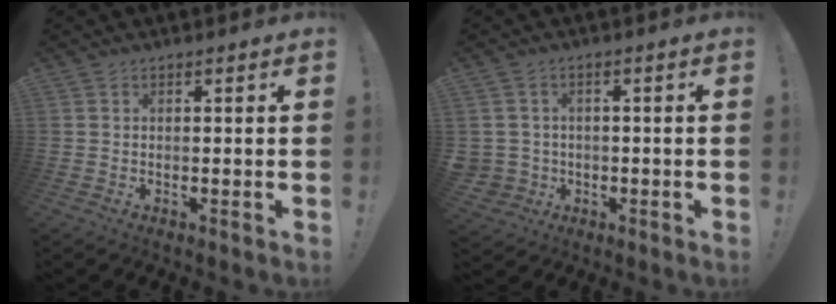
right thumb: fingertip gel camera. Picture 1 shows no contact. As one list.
[{"total": 3.8, "force": [0.0, 3.7, 1.0], "torque": [-0.027, 0.002, 0.004]}]